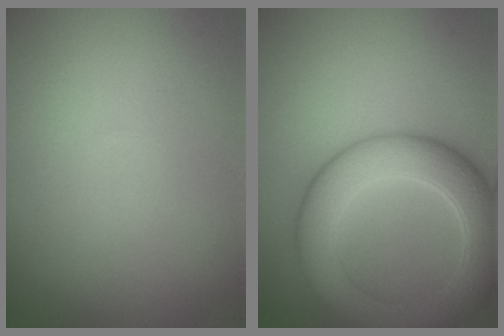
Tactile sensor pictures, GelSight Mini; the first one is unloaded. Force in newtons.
{"total": 7.8, "press": 7.8, "slide": 0.3}